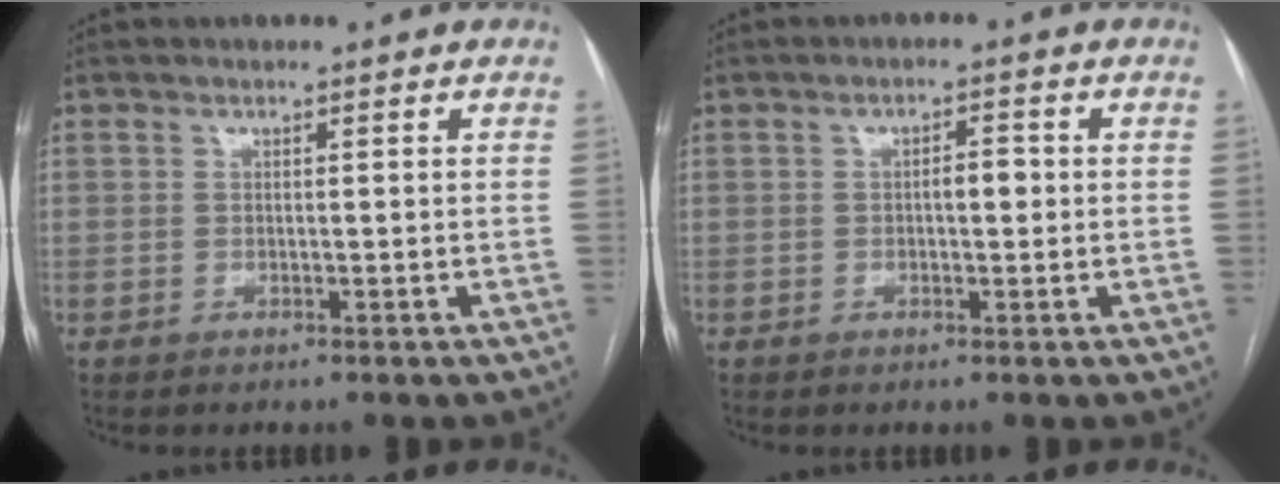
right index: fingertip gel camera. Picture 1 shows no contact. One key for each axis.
{"total": 2.5, "fx": -0.1, "fy": 1.0, "fz": 2.3, "tx": -0.033, "ty": 0.007, "tz": -0.002}